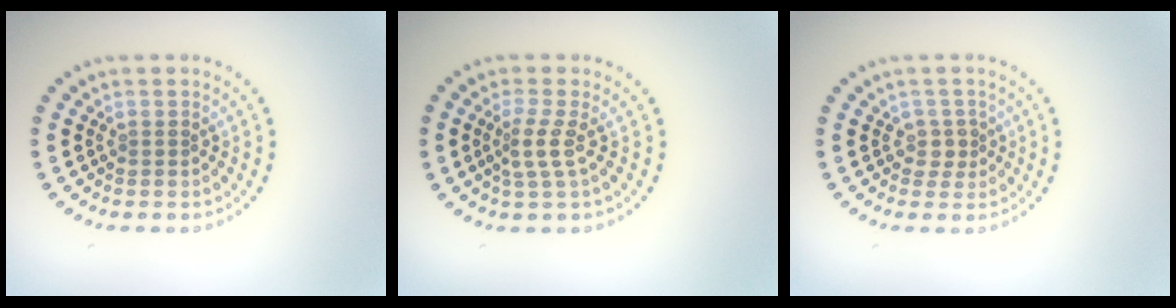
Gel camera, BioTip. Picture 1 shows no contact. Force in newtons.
{"total": 2.2, "press": 1.5, "slide": 1.6}
{"total": 1.5, "press": 1.2, "slide": 0.9}